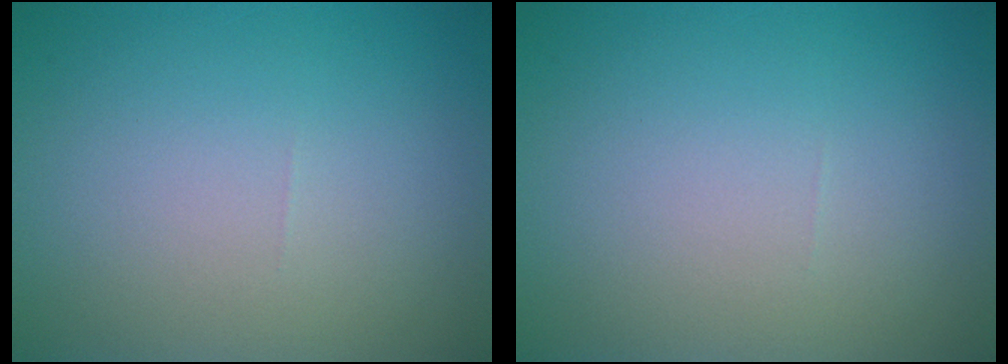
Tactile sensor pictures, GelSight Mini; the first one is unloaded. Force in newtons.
{"total": 0.0}